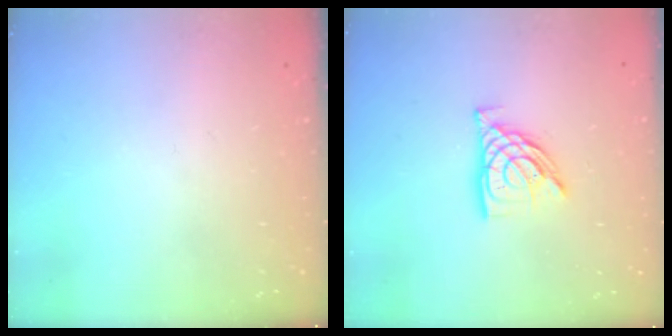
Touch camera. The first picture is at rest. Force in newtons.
{"total": 10.7, "press": 10.6, "slide": 1.2}